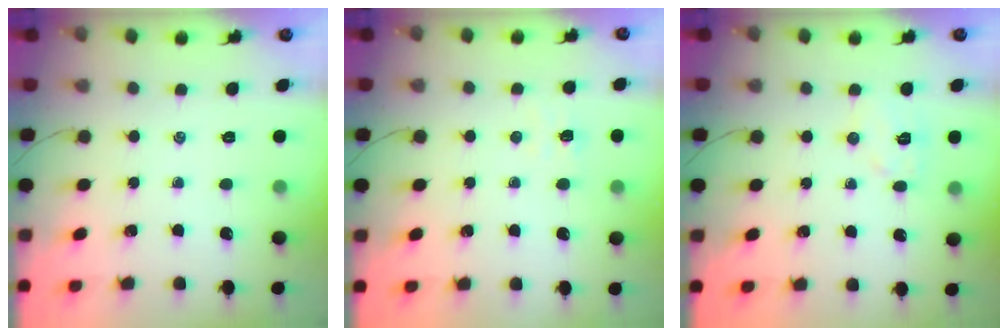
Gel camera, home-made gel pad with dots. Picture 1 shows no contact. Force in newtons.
{"total": 4.0, "press": 3.9, "slide": 0.9}
{"total": 6.0, "press": 5.9, "slide": 1.2}